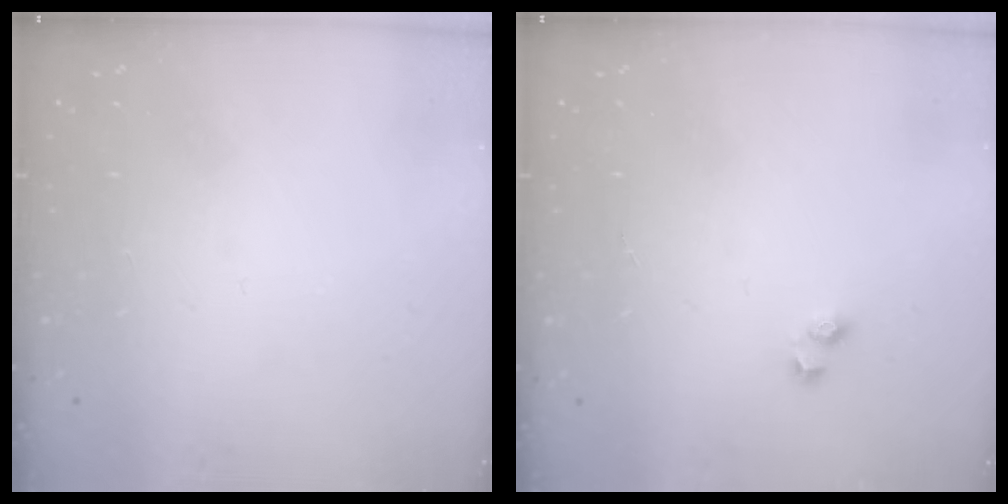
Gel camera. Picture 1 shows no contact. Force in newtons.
{"total": 2.1, "press": 1.7, "slide": 1.2}